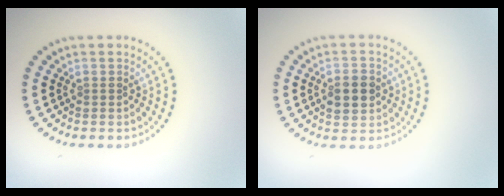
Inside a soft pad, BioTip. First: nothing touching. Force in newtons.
{"total": 3.7, "press": 3.7, "slide": 0.2}